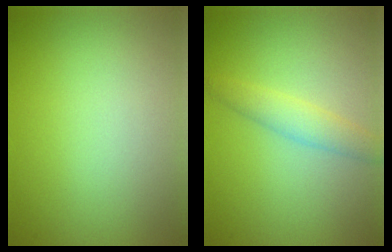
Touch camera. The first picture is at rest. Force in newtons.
{"total": 2.3, "press": 2.3, "slide": 0.0}